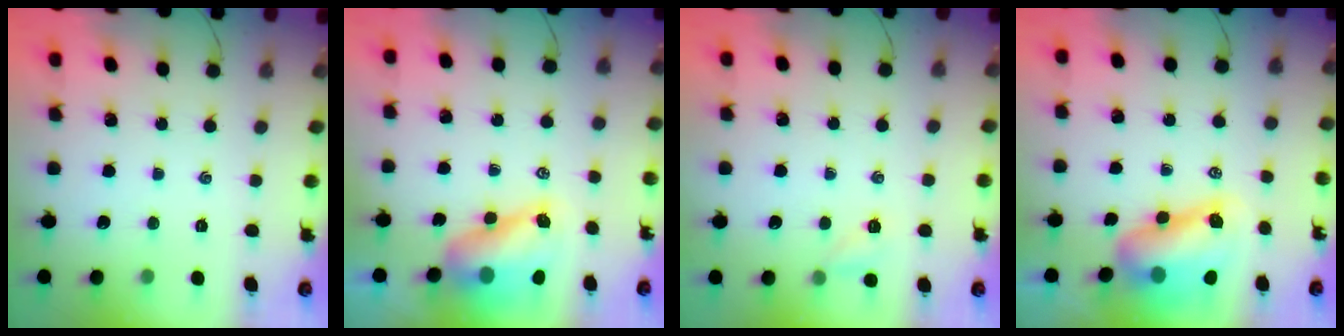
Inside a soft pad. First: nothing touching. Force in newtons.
{"total": 8.4, "press": 8.2, "slide": 1.7}
{"total": 4.5, "press": 4.4, "slide": 1.2}
{"total": 11.4, "press": 11.0, "slide": 3.1}